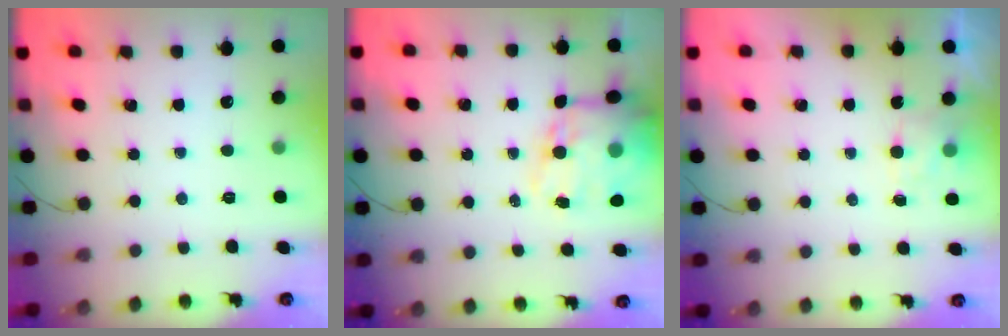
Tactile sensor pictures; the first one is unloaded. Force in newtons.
{"total": 15.9, "press": 15.5, "slide": 3.5}
{"total": 1.9, "press": 1.5, "slide": 1.2}